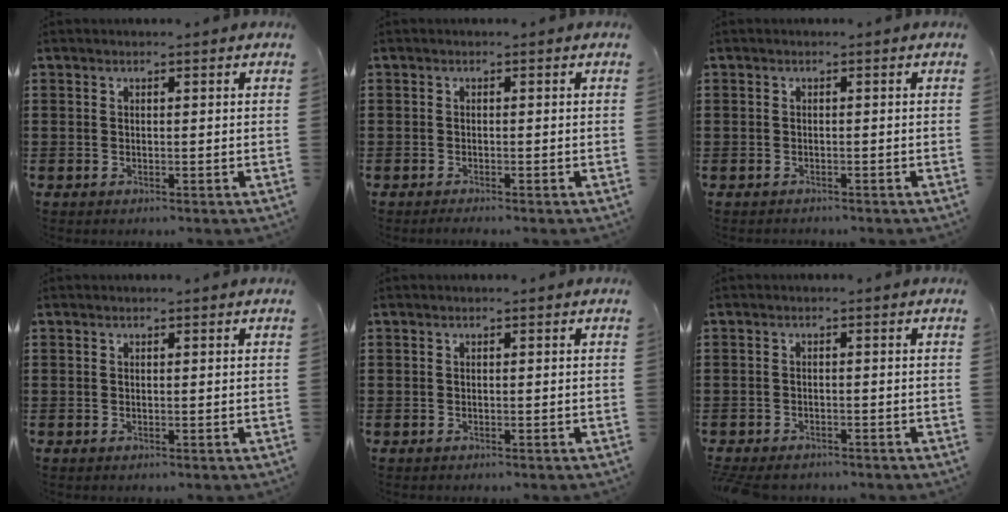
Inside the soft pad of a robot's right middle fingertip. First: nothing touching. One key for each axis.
{"total": 0.6, "fx": -0.6, "fy": -0.1, "fz": 0.1, "tx": -0.004, "ty": -0.005, "tz": -0.011}
{"total": 0.7, "fx": -0.6, "fy": 0.3, "fz": -0.1, "tx": 0.001, "ty": 0.002, "tz": -0.014}
{"total": 0.0}
{"total": 0.0}
{"total": 1.9, "fx": -1.8, "fy": 0.4, "fz": 0.3, "tx": -0.018, "ty": -0.004, "tz": -0.040}